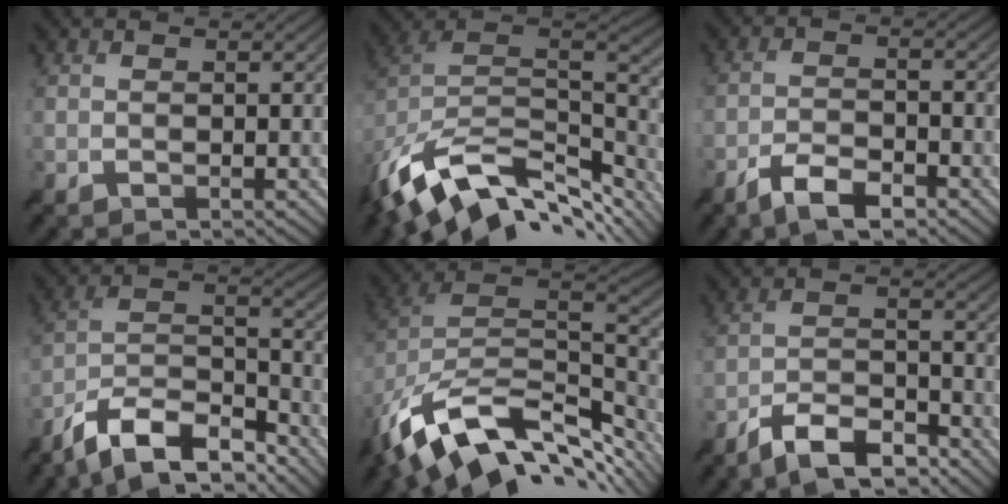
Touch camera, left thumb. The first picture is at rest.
{"total": 14.4, "force": [-6.6, 8.6, 9.5], "torque": [-0.221, -0.034, -0.094]}
{"total": 5.7, "force": [-4.2, 1.6, 3.5], "torque": [-0.073, -0.002, -0.077]}
{"total": 13.8, "force": [-10.9, 4.4, 7.2], "torque": [-0.166, -0.002, -0.193]}
{"total": 15.3, "force": [-5.7, 9.4, 10.7], "torque": [-0.237, -0.031, -0.084]}
{"total": 8.2, "force": [-6.6, 2.4, 4.3], "torque": [-0.077, 0.002, -0.127]}